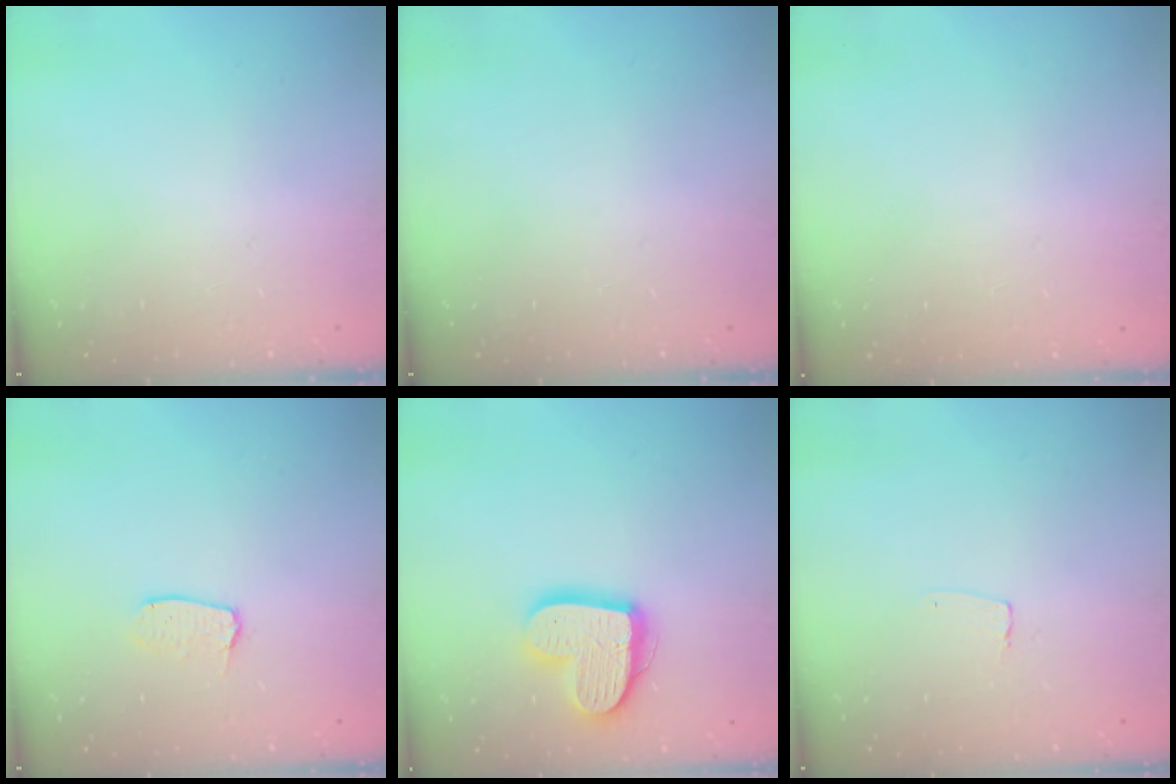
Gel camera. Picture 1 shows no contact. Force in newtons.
{"total": 0.0}
{"total": 0.0}
{"total": 4.5, "press": 4.4, "slide": 0.3}
{"total": 16.1, "press": 16.1, "slide": 1.3}
{"total": 3.5, "press": 3.5, "slide": 0.2}